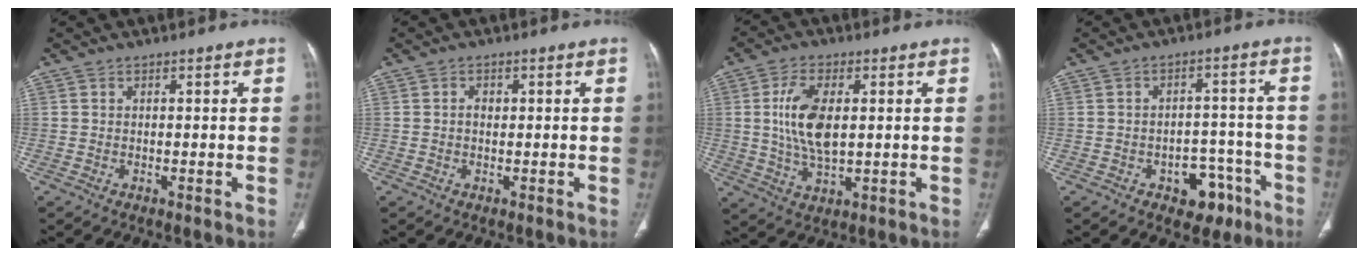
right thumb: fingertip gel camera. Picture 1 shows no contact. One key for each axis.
{"total": 1.4, "fx": 0.2, "fy": 1.1, "fz": 0.9, "tx": -0.011, "ty": 0.004, "tz": 0.001}
{"total": 10.2, "fx": 1.4, "fy": 5.1, "fz": 8.8, "tx": -0.175, "ty": -0.007, "tz": 0.031}
{"total": 8.0, "fx": -4.3, "fy": 5.3, "fz": 4.1, "tx": -0.021, "ty": 0.042, "tz": -0.053}